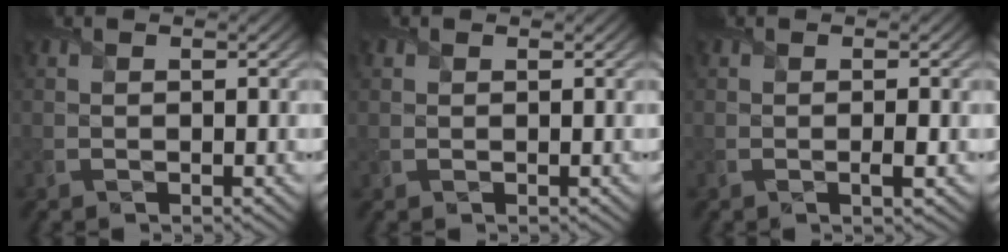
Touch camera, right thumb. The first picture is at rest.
{"total": 0.8, "force": [0.5, 0.6, 0.1], "torque": [-0.005, -0.001, 0.012]}
{"total": 1.2, "force": [-0.1, 0.1, 1.2], "torque": [-0.022, -0.003, -0.003]}